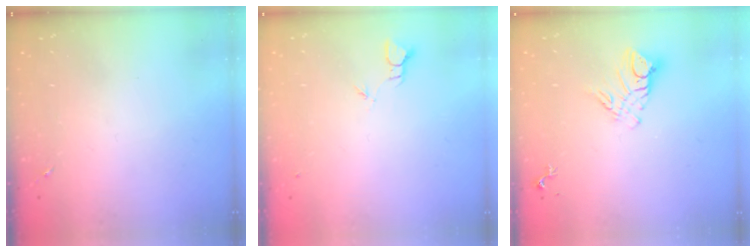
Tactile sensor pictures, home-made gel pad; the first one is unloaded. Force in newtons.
{"total": 1.9, "press": 1.9, "slide": 0.1}
{"total": 10.2, "press": 10.1, "slide": 0.8}